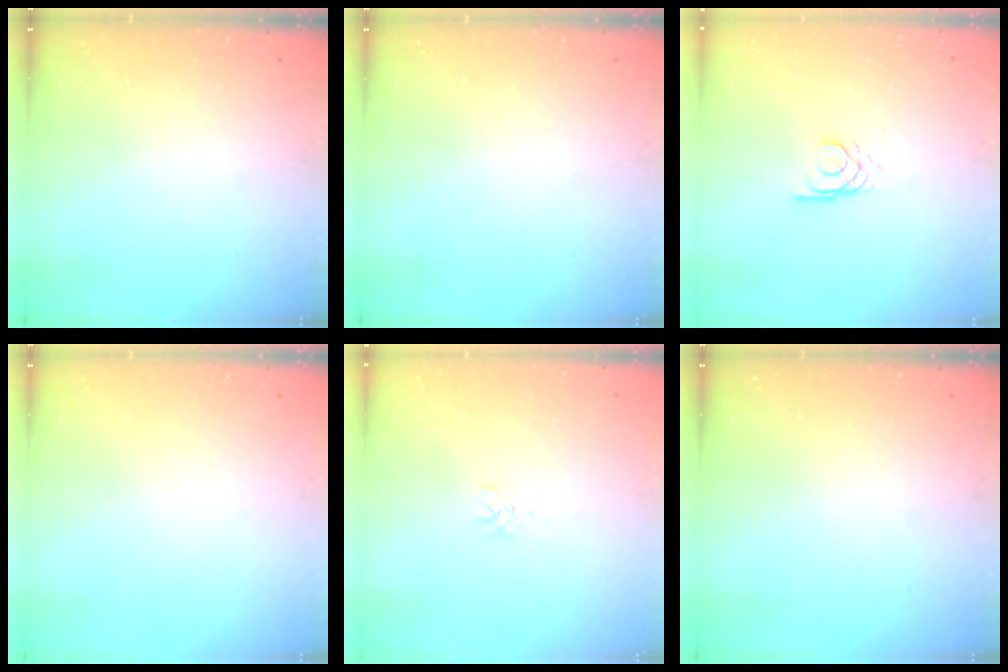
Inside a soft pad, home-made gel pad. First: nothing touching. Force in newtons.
{"total": 0.0}
{"total": 2.9, "press": 2.9, "slide": 0.3}
{"total": 0.0}
{"total": 1.7, "press": 1.7, "slide": 0.2}
{"total": 0.0}